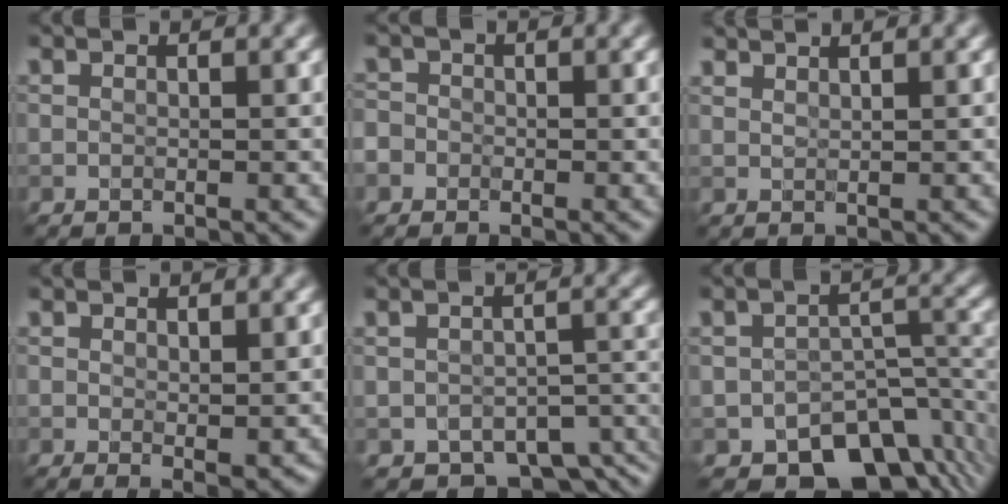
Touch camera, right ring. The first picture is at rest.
{"total": 2.1, "force": [-0.8, 1.9, 0.5], "torque": [0.002, 0.009, -0.027]}
{"total": 1.6, "force": [1.5, 0.1, 0.3], "torque": [-0.002, -0.002, 0.023]}
{"total": 1.3, "force": [0.3, 0.5, 1.2], "torque": [-0.014, -0.007, 0.008]}
{"total": 5.8, "force": [-3.5, 3.4, 3.1], "torque": [-0.023, -0.024, -0.044]}
{"total": 9.3, "force": [-5.9, 5.4, 4.8], "torque": [-0.052, -0.023, -0.082]}